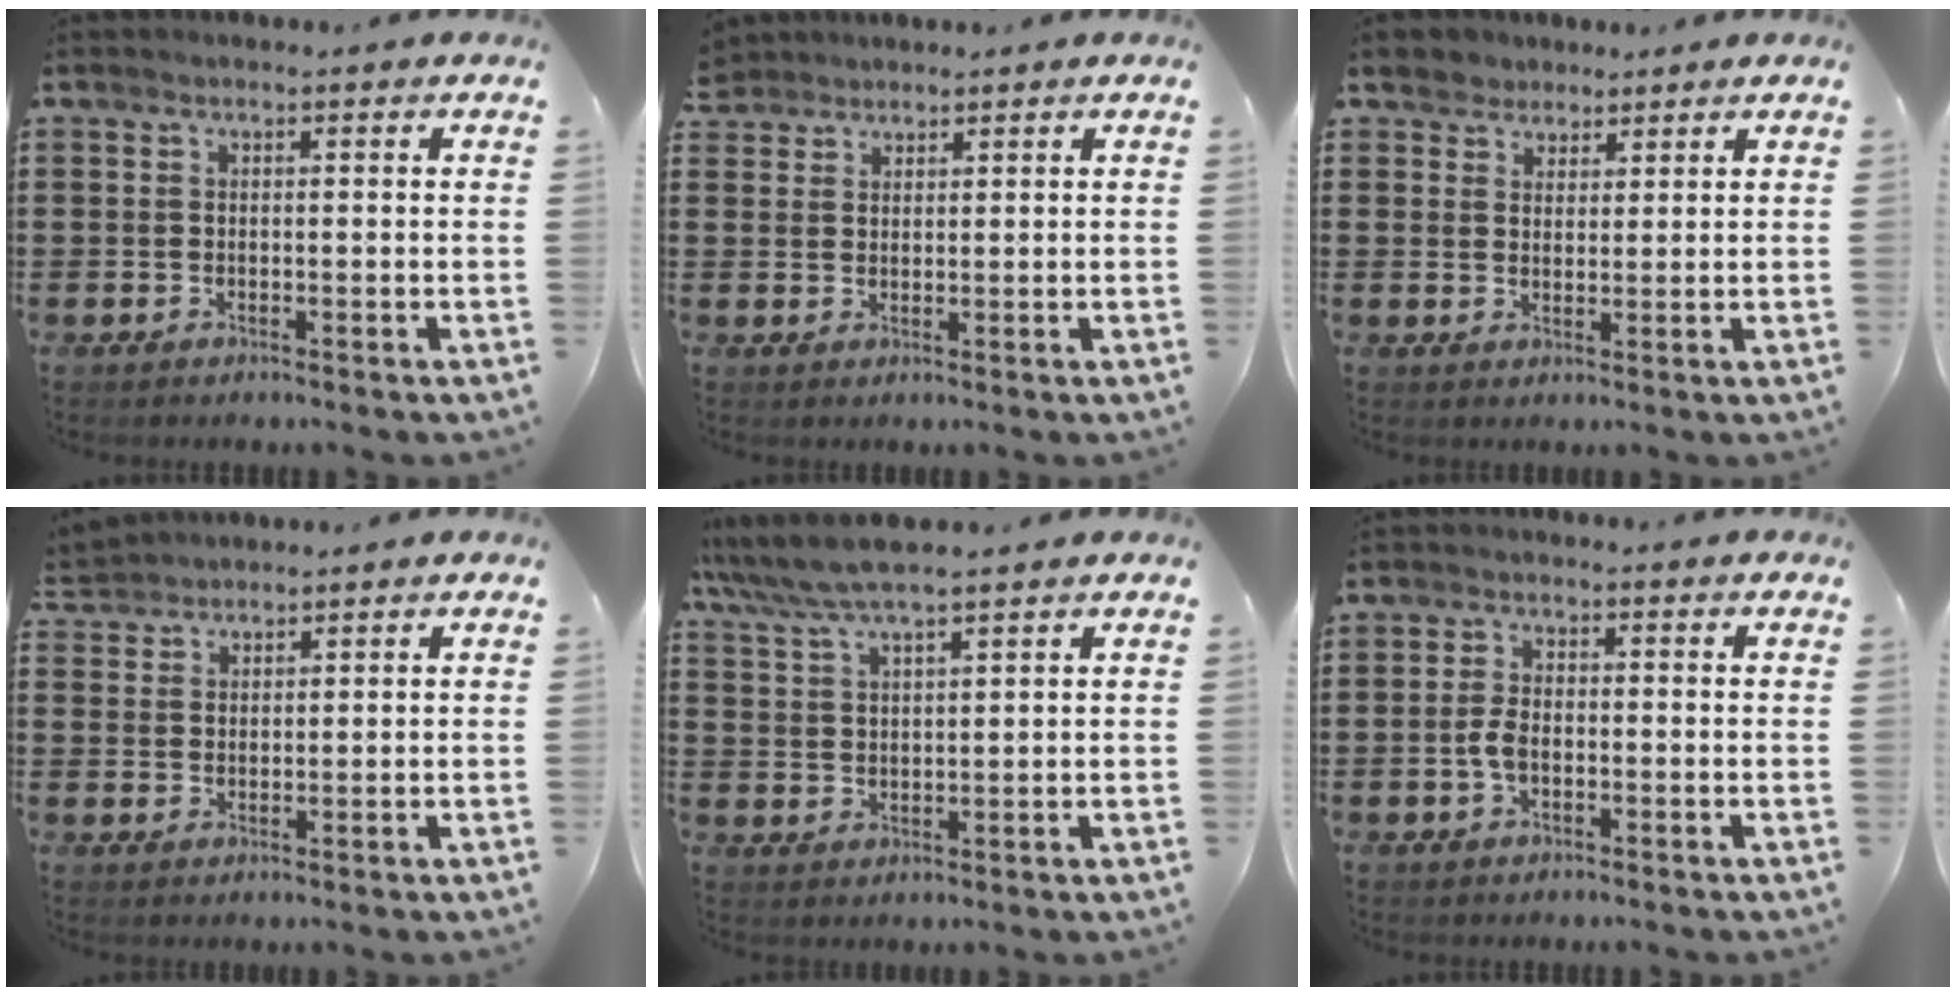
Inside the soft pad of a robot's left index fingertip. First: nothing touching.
{"total": 2.0, "force": [1.8, 0.9, -0.2], "torque": [-0.004, 0.005, 0.035]}
{"total": 3.0, "force": [2.4, 1.8, -0.2], "torque": [-0.010, 0.009, 0.045]}
{"total": 2.3, "force": [2.2, 0.5, -0.4], "torque": [0.000, -0.002, 0.044]}
{"total": 5.5, "force": [4.7, 0.5, 2.7], "torque": [-0.065, -0.015, 0.084]}
{"total": 3.2, "force": [-0.8, 1.6, 2.6], "torque": [-0.073, -0.004, -0.021]}